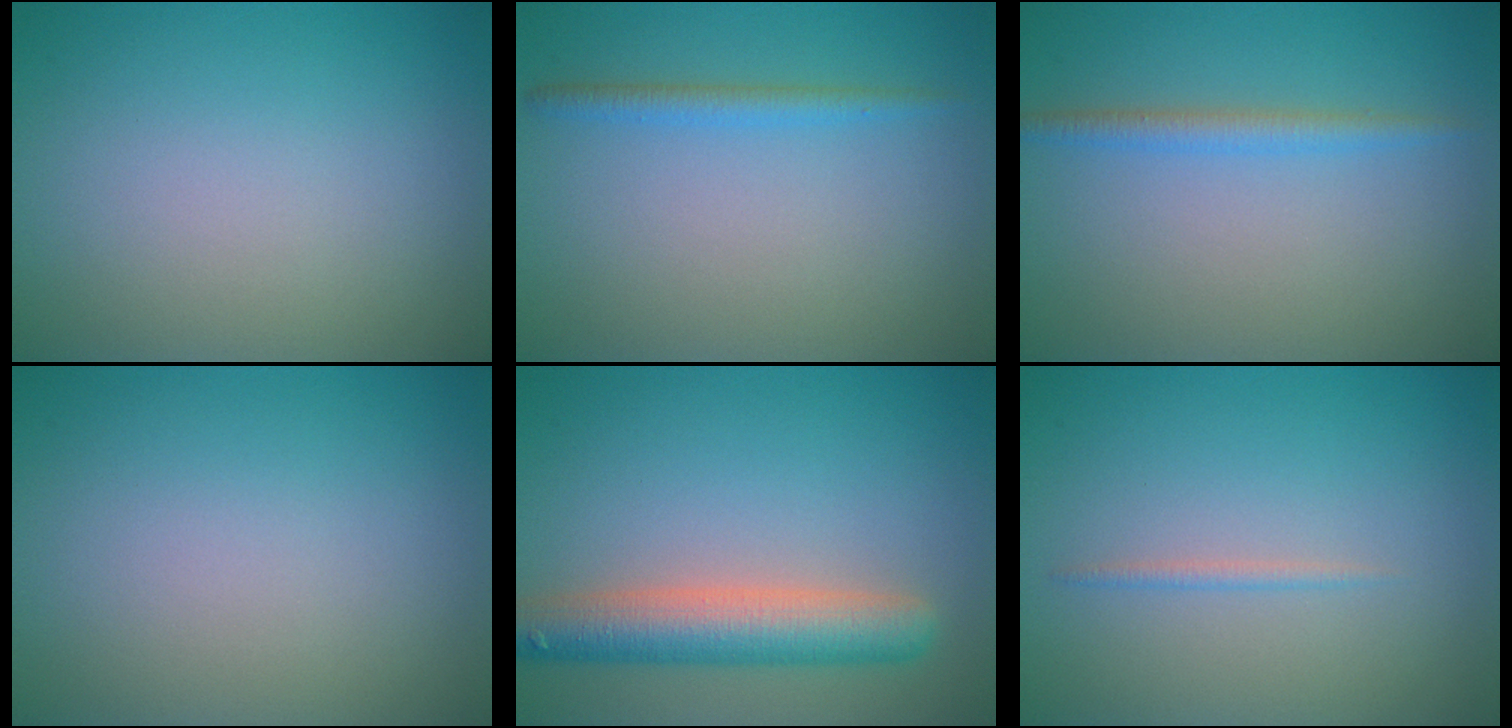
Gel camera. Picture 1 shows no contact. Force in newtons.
{"total": 1.6, "press": 1.6, "slide": 0.1}
{"total": 1.9, "press": 1.9, "slide": 0.0}
{"total": 0.0}
{"total": 6.1, "press": 6.1, "slide": 0.5}
{"total": 0.7, "press": 0.7, "slide": 0.1}